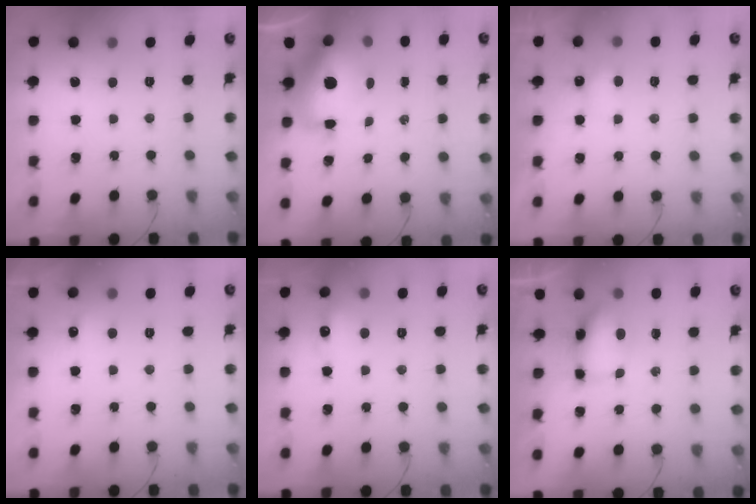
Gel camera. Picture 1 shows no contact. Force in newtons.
{"total": 13.6, "press": 13.2, "slide": 3.3}
{"total": 3.6, "press": 3.5, "slide": 1.1}
{"total": 4.2, "press": 4.0, "slide": 1.2}
{"total": 7.2, "press": 7.0, "slide": 1.6}
{"total": 6.9, "press": 6.9, "slide": 0.6}